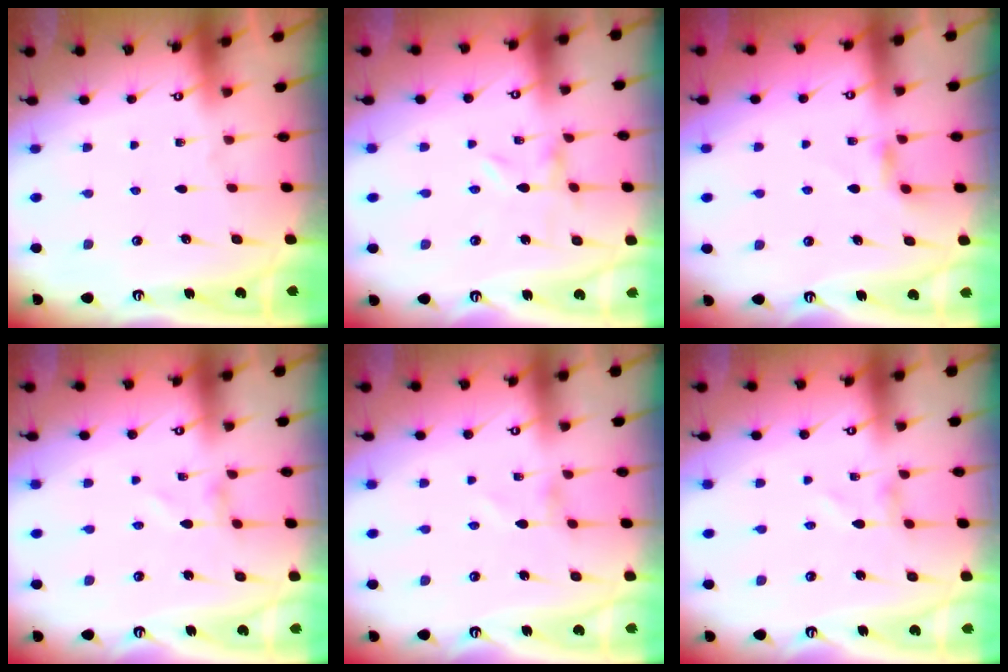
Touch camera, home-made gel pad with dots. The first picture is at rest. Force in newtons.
{"total": 0.0}
{"total": 4.4, "press": 4.3, "slide": 0.6}
{"total": 1.0, "press": 1.0, "slide": 0.0}
{"total": 1.4, "press": 1.4, "slide": 0.1}
{"total": 1.0, "press": 1.0, "slide": 0.0}